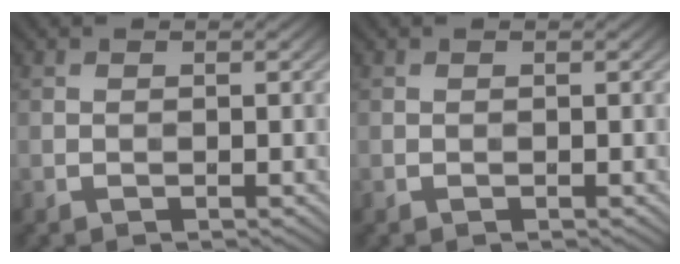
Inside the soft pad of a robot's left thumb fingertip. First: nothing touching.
{"total": 0.0}